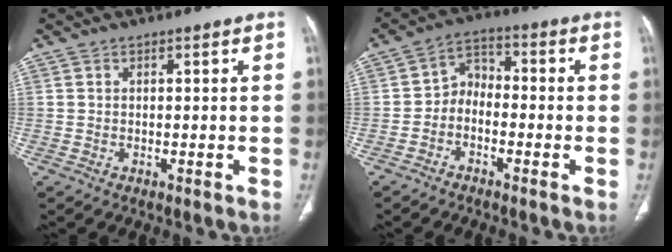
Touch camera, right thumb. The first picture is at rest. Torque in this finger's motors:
{"motor_torque": [0.01, 0.01, -0.23, -0.03, 0.08]}